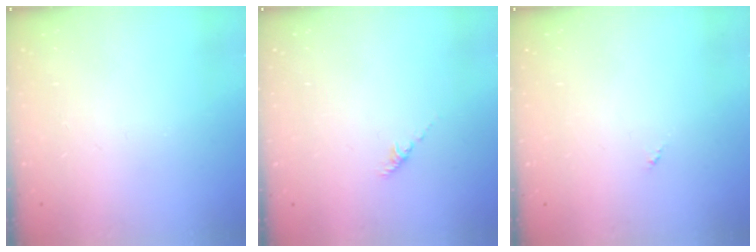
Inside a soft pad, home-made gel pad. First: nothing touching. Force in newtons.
{"total": 1.2, "press": 1.1, "slide": 0.5}
{"total": 0.0}